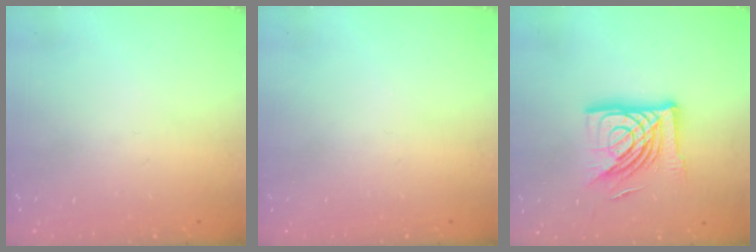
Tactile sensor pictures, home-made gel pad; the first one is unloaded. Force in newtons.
{"total": 0.0}
{"total": 16.8, "press": 16.7, "slide": 1.7}